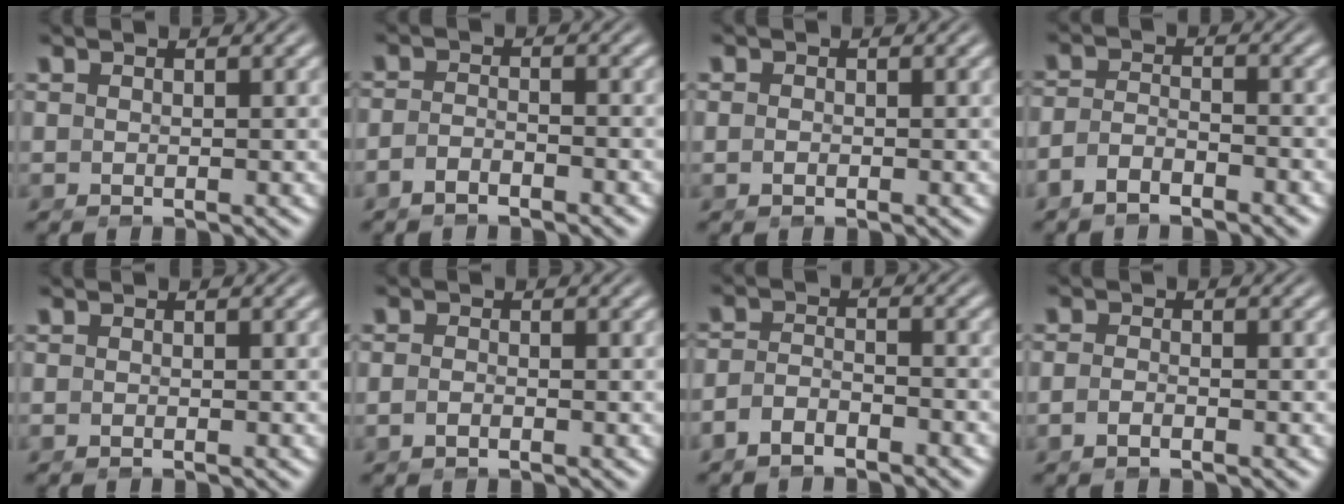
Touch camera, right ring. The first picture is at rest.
{"total": 2.2, "force": [-2.0, 0.4, 0.7], "torque": [-0.017, -0.008, -0.035]}
{"total": 0.5, "force": [-0.4, -0.1, 0.3], "torque": [-0.008, -0.005, -0.005]}
{"total": 3.3, "force": [-2.5, 1.6, 1.4], "torque": [-0.034, -0.013, -0.041]}
{"total": 0.6, "force": [-0.6, 0.1, 0.3], "torque": [-0.007, -0.001, -0.011]}
{"total": 1.1, "force": [-0.8, 0.1, 0.7], "torque": [-0.015, -0.003, -0.015]}
{"total": 3.3, "force": [-2.6, 1.6, 1.2], "torque": [-0.027, -0.011, -0.044]}
{"total": 1.3, "force": [-1.1, 0.1, 0.8], "torque": [-0.017, -0.002, -0.022]}